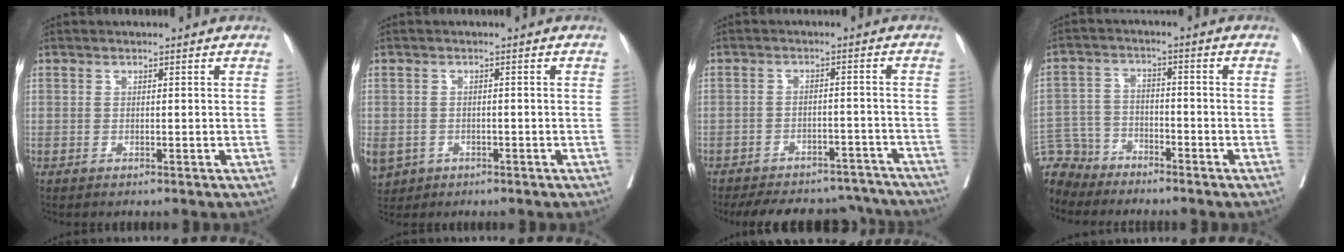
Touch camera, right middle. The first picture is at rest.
{"total": 9.8, "force": [-4.2, 7.9, 3.8], "torque": [-0.117, -0.005, -0.057]}
{"total": 18.0, "force": [-16.0, 6.1, 5.5], "torque": [-0.112, 0.007, -0.204]}
{"total": 7.8, "force": [-7.0, 3.3, -0.6], "torque": [0.008, 0.009, -0.138]}